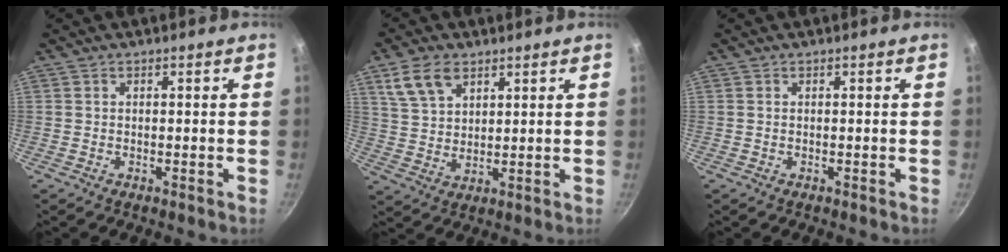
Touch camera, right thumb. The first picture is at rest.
{"total": 8.2, "force": [4.6, 4.8, 4.8], "torque": [-0.080, -0.012, 0.094]}
{"total": 0.0}